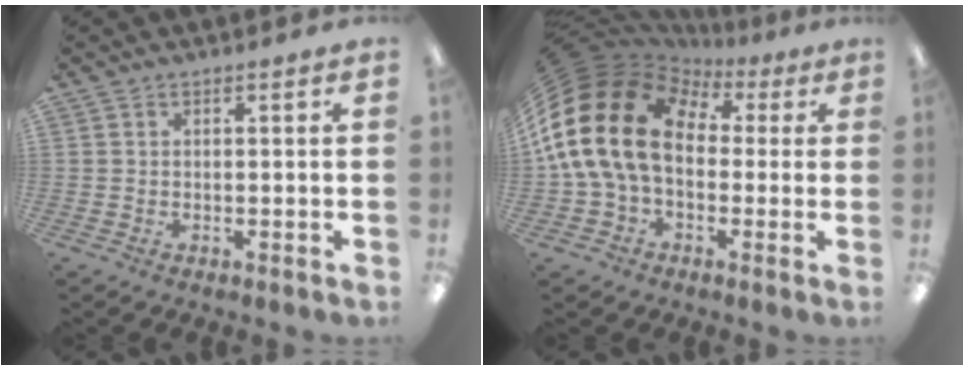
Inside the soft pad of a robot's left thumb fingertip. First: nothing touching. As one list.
[{"total": 21.3, "force": [3.3, 15.0, 14.8], "torque": [-0.323, -0.003, 0.060]}]